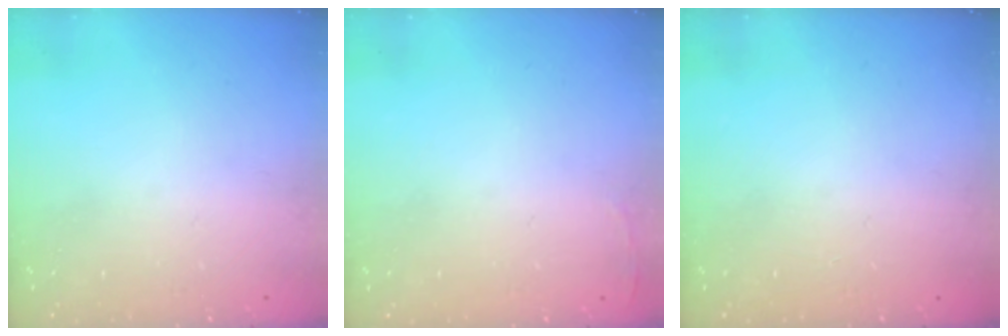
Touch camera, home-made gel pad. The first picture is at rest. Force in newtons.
{"total": 2.5, "press": 2.4, "slide": 0.9}
{"total": 0.0}